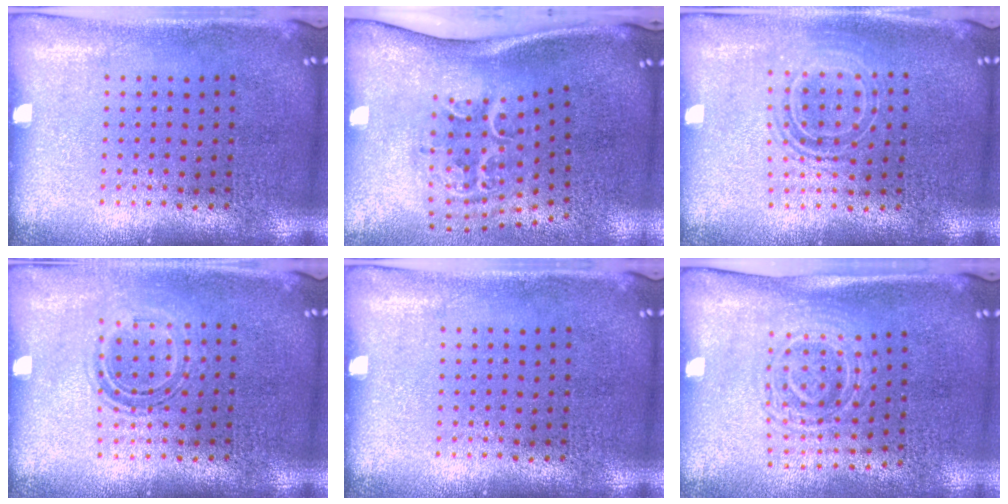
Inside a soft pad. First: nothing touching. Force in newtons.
{"total": 2.3, "press": 1.4, "slide": 1.9}
{"total": 1.6, "press": 1.3, "slide": 0.9}
{"total": 1.1, "press": 0.9, "slide": 0.5}
{"total": 0.0}
{"total": 1.6, "press": 1.3, "slide": 0.9}